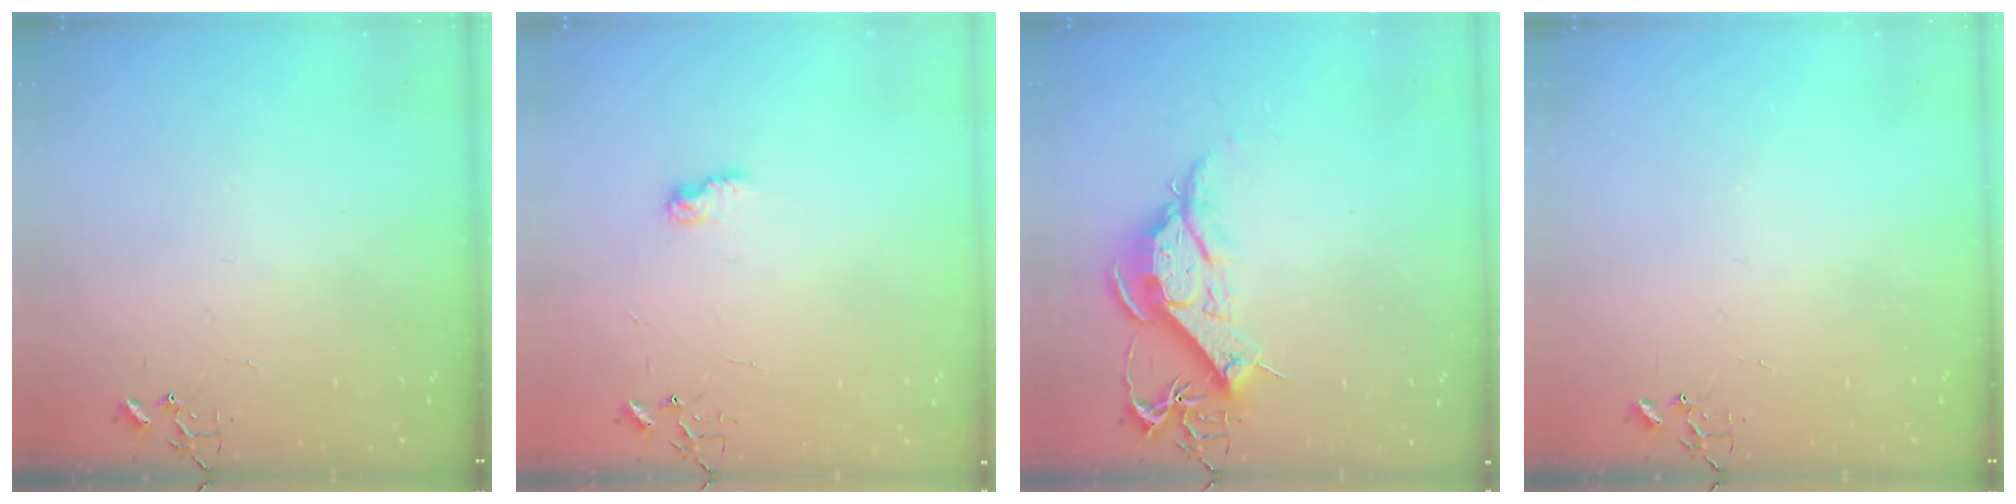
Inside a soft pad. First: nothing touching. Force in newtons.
{"total": 6.3, "press": 6.3, "slide": 0.1}
{"total": 12.5, "press": 12.4, "slide": 1.3}
{"total": 0.0}